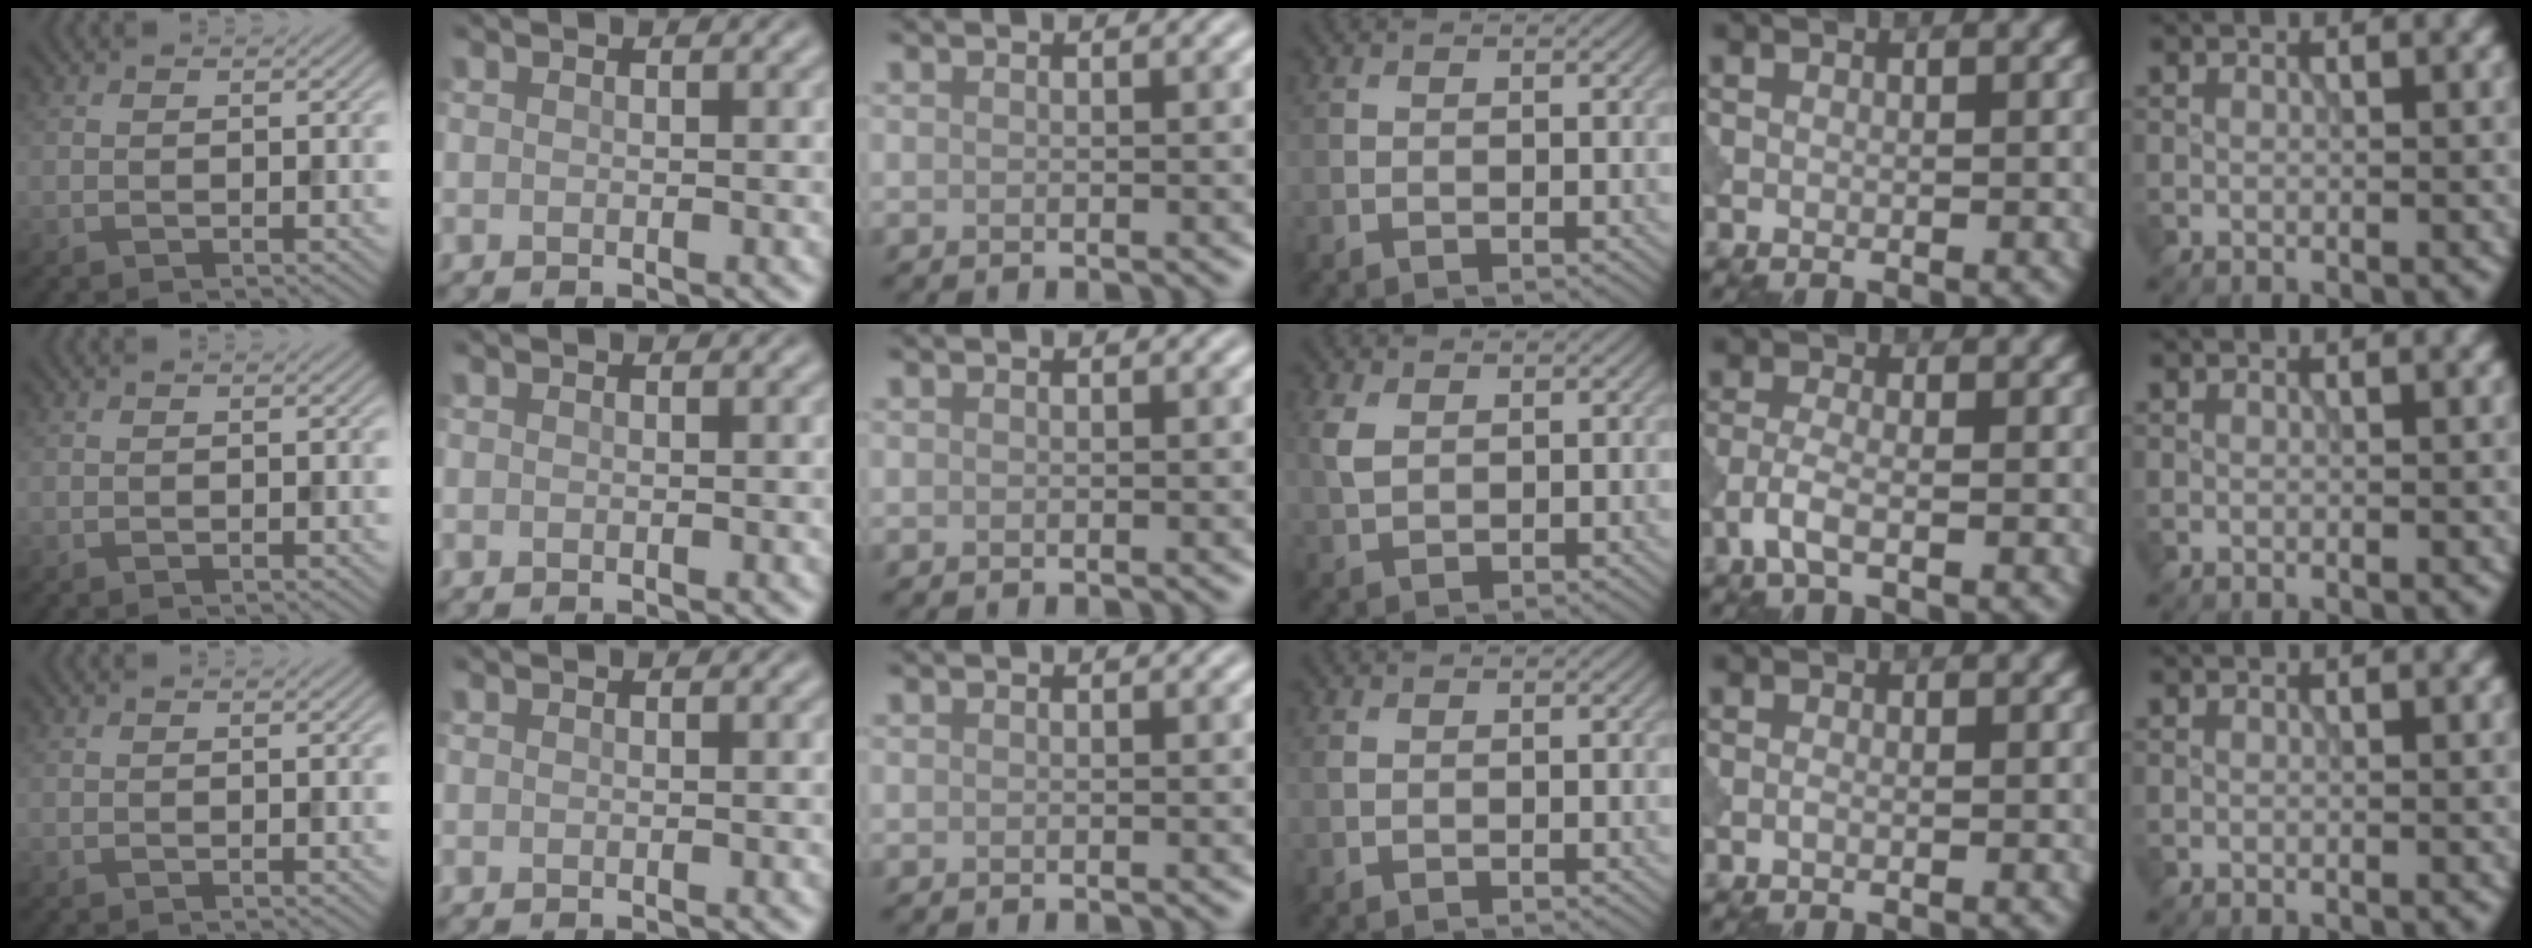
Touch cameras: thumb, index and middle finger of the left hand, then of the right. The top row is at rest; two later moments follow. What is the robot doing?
{"motion": "dispense", "object": "pipette"}